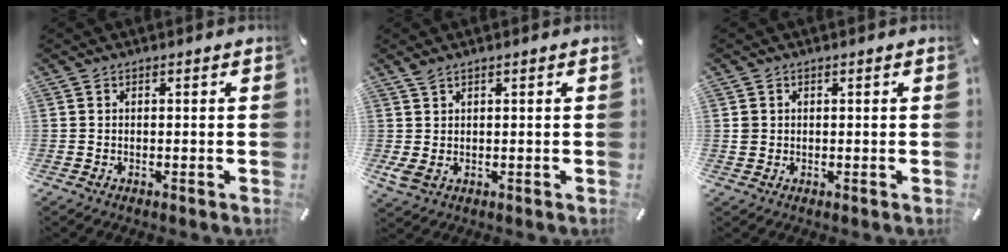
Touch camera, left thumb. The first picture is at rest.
{"total": 3.5, "force": [1.0, 2.2, 2.6], "torque": [-0.050, -0.003, 0.018]}
{"total": 1.6, "force": [0.2, 1.6, 0.3], "torque": [-0.006, 0.006, 0.001]}